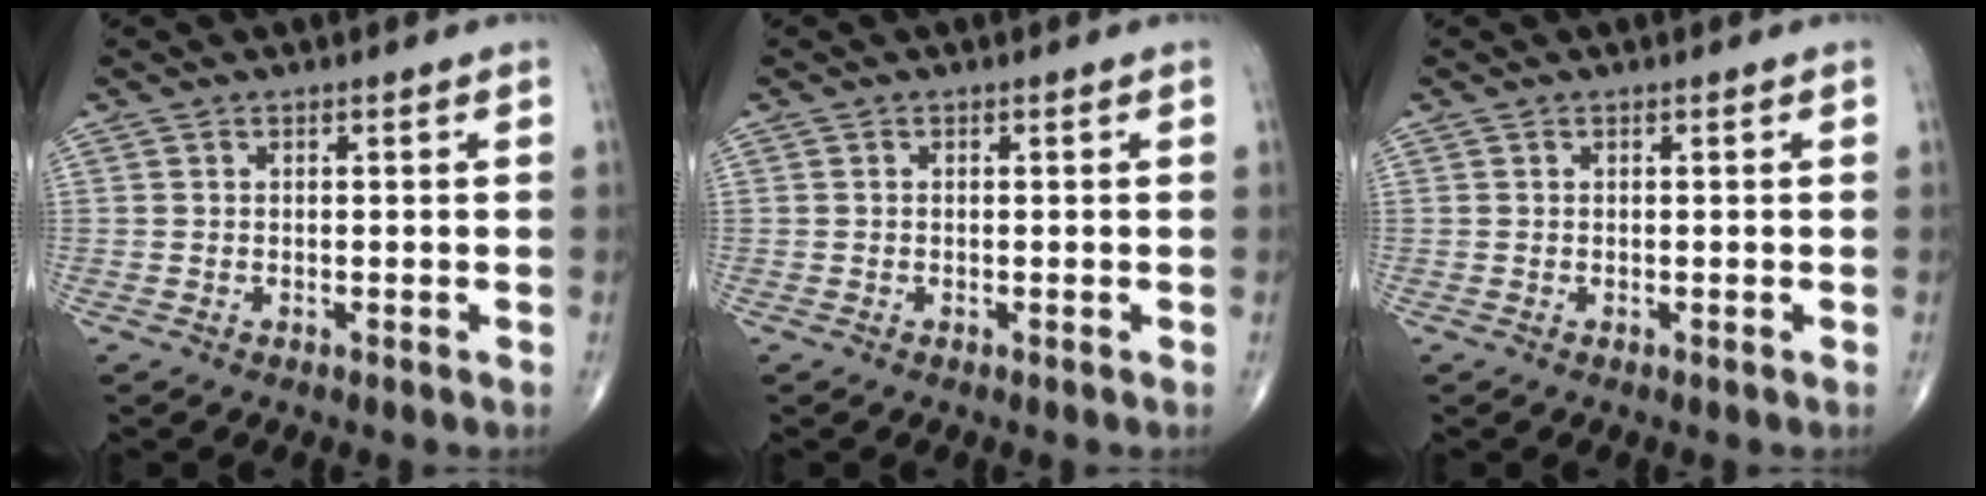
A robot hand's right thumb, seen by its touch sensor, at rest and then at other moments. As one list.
[{"total": 0.0}, {"total": 0.0}]